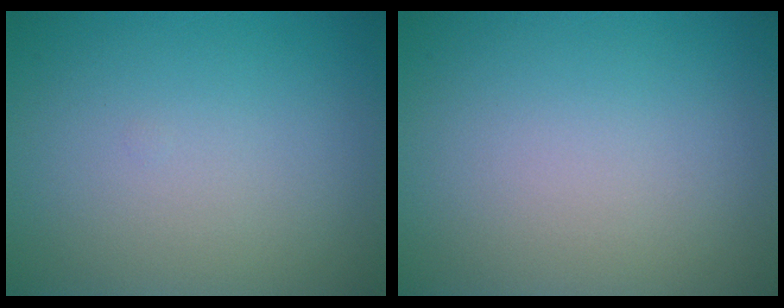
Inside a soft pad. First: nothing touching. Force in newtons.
{"total": 0.0}